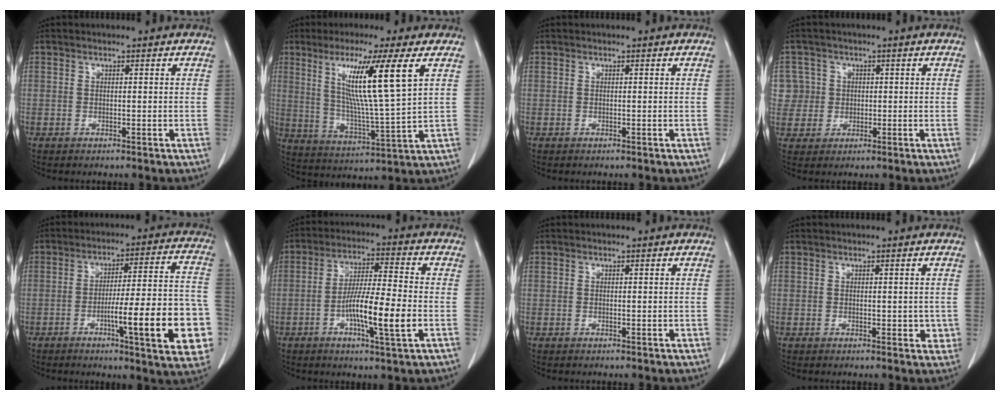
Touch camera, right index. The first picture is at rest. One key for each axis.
{"total": 13.6, "fx": 5.4, "fy": -1.1, "fz": 12.5, "tx": -0.222, "ty": -0.013, "tz": 0.098}
{"total": 0.0}
{"total": 5.7, "fx": 1.1, "fy": 5.6, "fz": 0.0, "tx": 0.007, "ty": 0.020, "tz": 0.025}
{"total": 18.2, "fx": -5.5, "fy": 2.3, "fz": 17.2, "tx": -0.167, "ty": 0.020, "tz": -0.065}
{"total": 10.9, "fx": -3.1, "fy": 0.7, "fz": 10.4, "tx": -0.186, "ty": -0.006, "tz": -0.058}
{"total": 0.6, "fx": 0.0, "fy": 0.2, "fz": 0.6, "tx": -0.008, "ty": -0.002, "tz": 0.003}
{"total": 2.6, "fx": 0.0, "fy": 1.4, "fz": 2.2, "tx": -0.016, "ty": -0.003, "tz": 0.003}